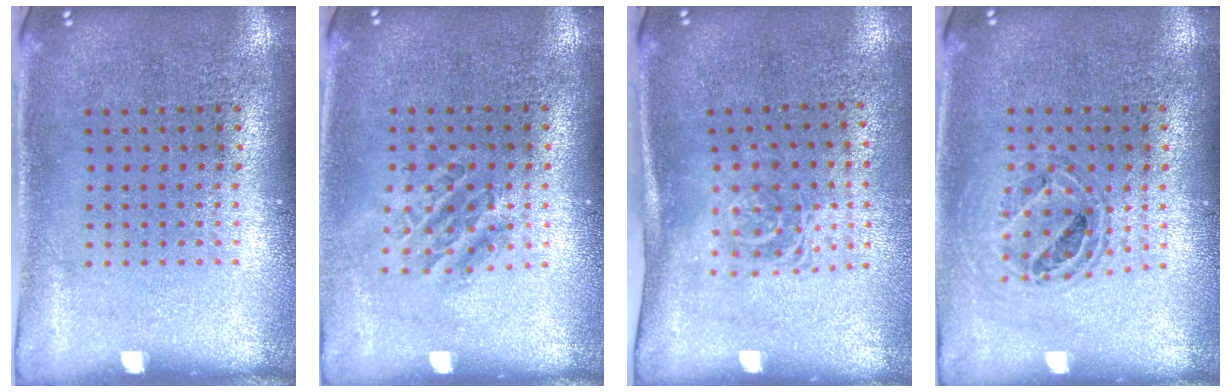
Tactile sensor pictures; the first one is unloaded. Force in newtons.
{"total": 1.1, "press": 0.9, "slide": 0.5}
{"total": 1.6, "press": 1.1, "slide": 1.1}
{"total": 0.8, "press": 0.8, "slide": 0.1}